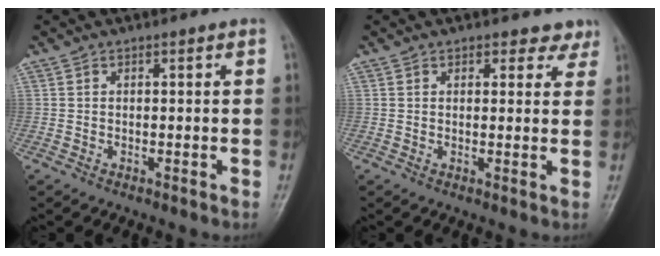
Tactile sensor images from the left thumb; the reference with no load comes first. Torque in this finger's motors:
{"motor_torque": [-0.09, -0.04, -0.69, -0.11, -0.03]}